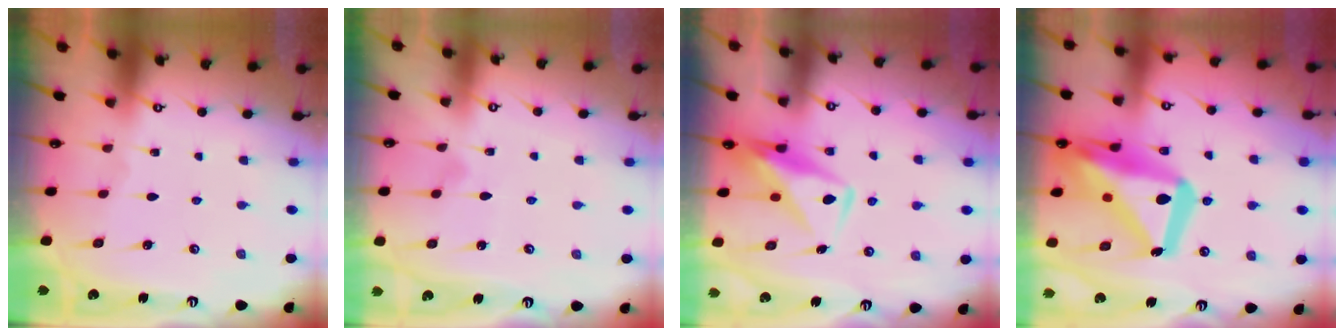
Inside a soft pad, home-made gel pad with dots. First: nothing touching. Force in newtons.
{"total": 5.1, "press": 5.0, "slide": 0.3}
{"total": 11.1, "press": 11.1, "slide": 1.0}
{"total": 24.0, "press": 23.9, "slide": 2.4}